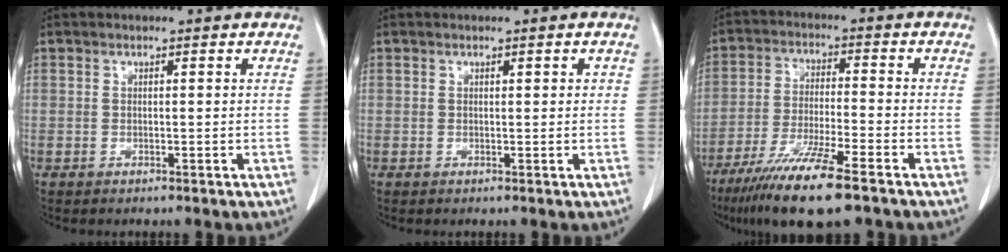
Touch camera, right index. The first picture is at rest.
{"total": 1.5, "force": [0.6, 0.8, 1.1], "torque": [-0.012, 0.003, 0.007]}
{"total": 12.4, "force": [-8.3, 0.6, 9.1], "torque": [-0.172, -0.034, -0.146]}